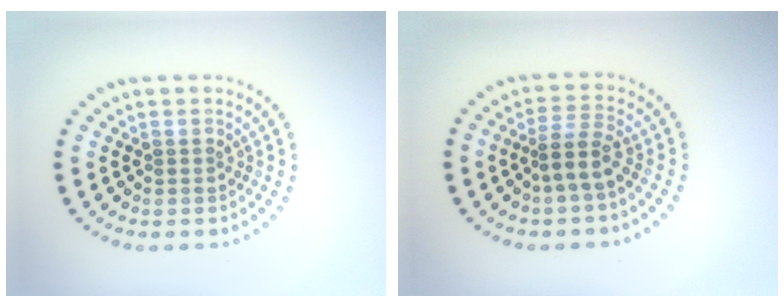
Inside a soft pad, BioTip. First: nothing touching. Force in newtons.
{"total": 2.6, "press": 1.9, "slide": 1.8}